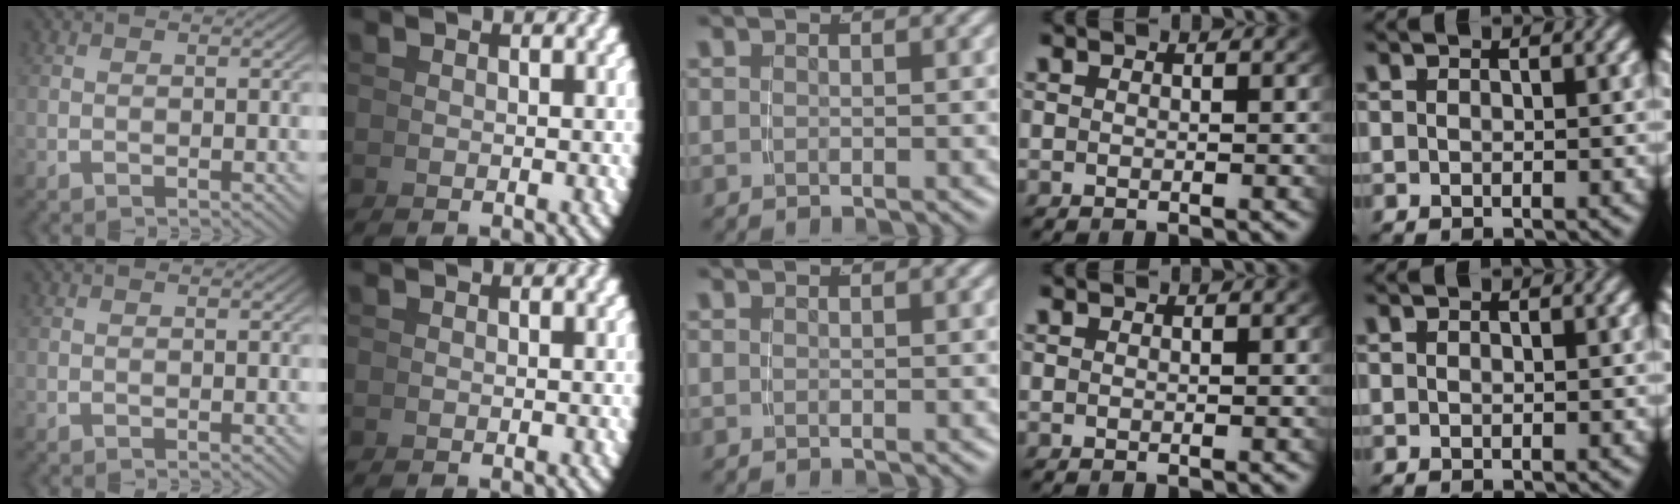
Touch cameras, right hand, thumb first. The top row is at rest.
{}